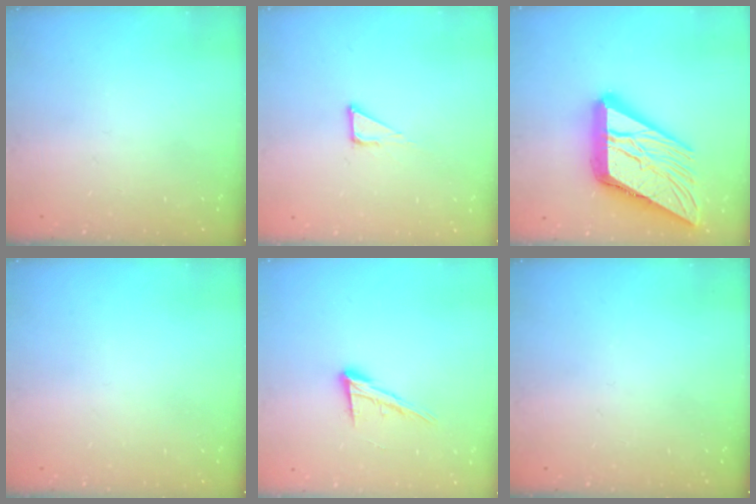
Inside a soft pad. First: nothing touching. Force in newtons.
{"total": 1.9, "press": 1.9, "slide": 0.1}
{"total": 24.2, "press": 24.1, "slide": 2.8}
{"total": 0.0}
{"total": 12.3, "press": 12.0, "slide": 2.5}
{"total": 0.0}